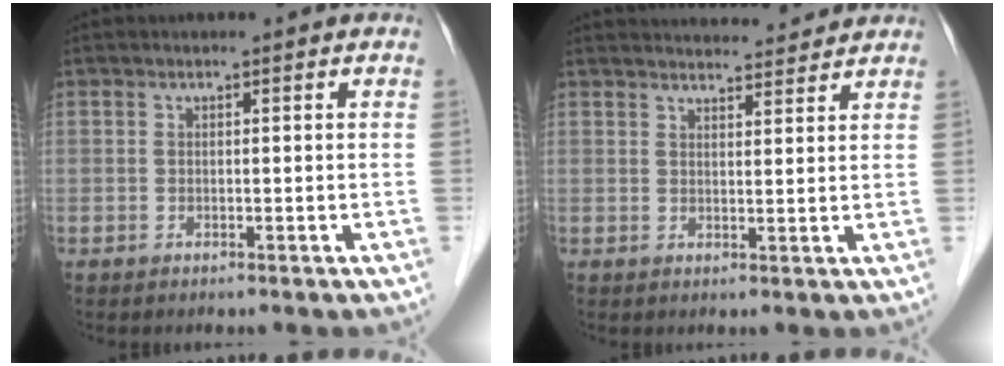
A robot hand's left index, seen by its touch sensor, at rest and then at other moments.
{"total": 9.5, "force": [9.3, 1.1, 1.8], "torque": [-0.019, 0.017, 0.116]}